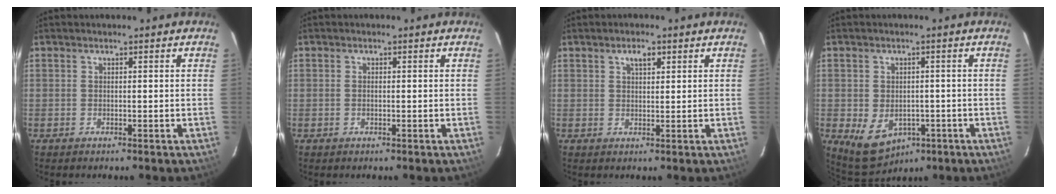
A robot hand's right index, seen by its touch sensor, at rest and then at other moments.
{"total": 0.7, "force": [0.0, 0.4, 0.6], "torque": [-0.013, 0.001, -0.003]}
{"total": 2.5, "force": [1.3, 1.2, 1.8], "torque": [-0.028, 0.007, 0.022]}
{"total": 8.3, "force": [-3.3, 6.3, 4.3], "torque": [-0.093, -0.013, -0.031]}